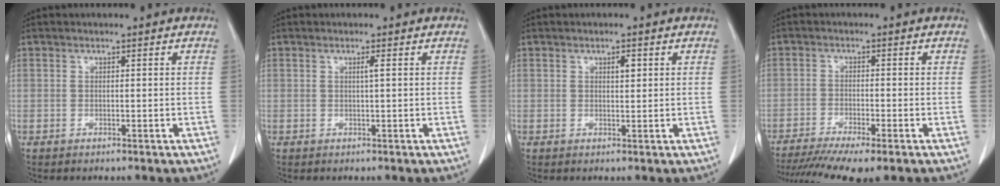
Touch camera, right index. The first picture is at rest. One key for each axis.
{"total": 0.8, "fx": 0.2, "fy": -0.2, "fz": 0.8, "tx": -0.014, "ty": 0.001, "tz": 0.004}
{"total": 1.4, "fx": 0.6, "fy": 0.5, "fz": 1.2, "tx": -0.019, "ty": 0.000, "tz": 0.008}
{"total": 10.7, "fx": -8.3, "fy": 1.0, "fz": 6.6, "tx": -0.103, "ty": -0.014, "tz": -0.133}